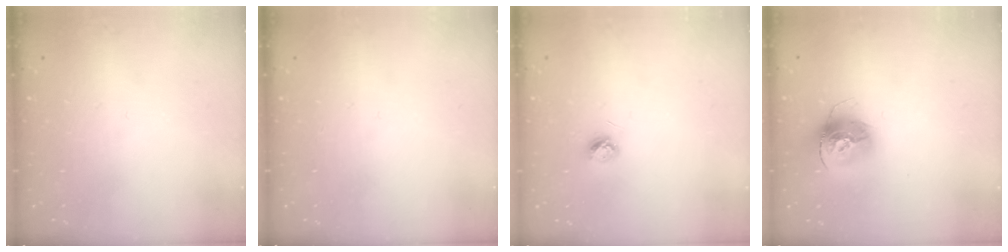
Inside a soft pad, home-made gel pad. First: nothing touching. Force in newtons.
{"total": 0.0}
{"total": 3.7, "press": 3.7, "slide": 0.4}
{"total": 14.6, "press": 14.6, "slide": 1.5}